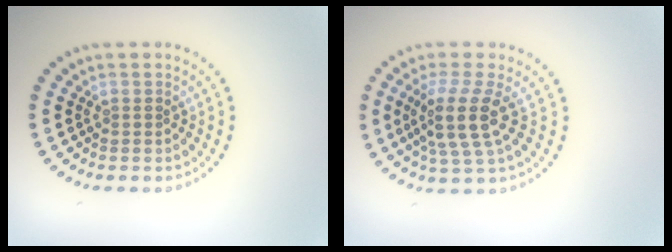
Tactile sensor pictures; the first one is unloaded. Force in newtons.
{"total": 4.2, "press": 3.3, "slide": 2.6}